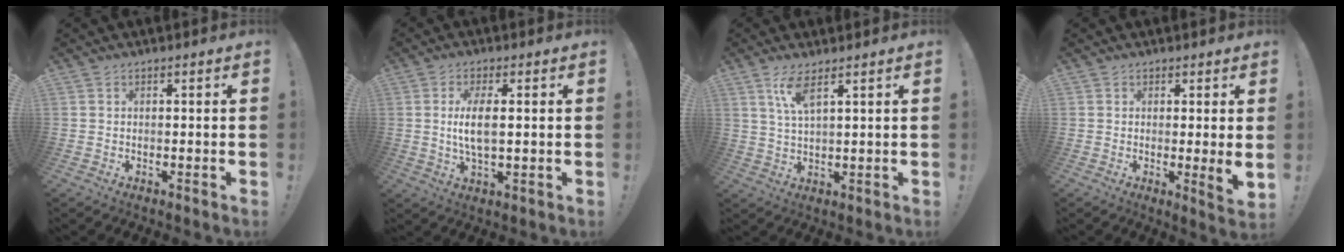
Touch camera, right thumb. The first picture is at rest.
{"total": 7.1, "force": [0.3, 2.2, 6.7], "torque": [-0.125, -0.006, 0.001]}
{"total": 6.1, "force": [3.5, 1.2, 4.9], "torque": [-0.095, -0.008, 0.059]}
{"total": 4.3, "force": [0.2, -0.3, 4.3], "torque": [-0.052, -0.015, 0.005]}